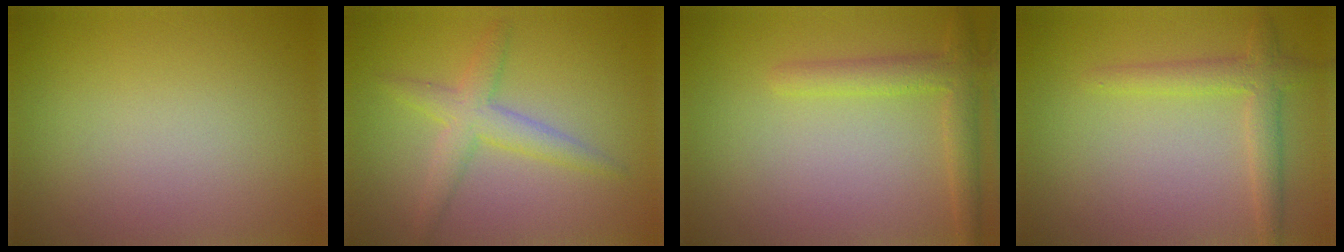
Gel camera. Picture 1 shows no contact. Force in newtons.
{"total": 3.2, "press": 3.2, "slide": 0.0}
{"total": 2.8, "press": 2.8, "slide": 0.2}
{"total": 2.7, "press": 2.7, "slide": 0.1}